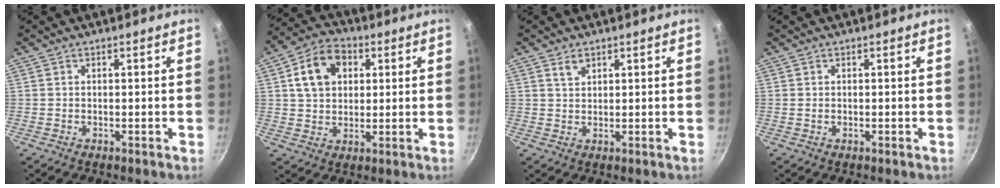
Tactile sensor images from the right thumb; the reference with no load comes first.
{"total": 11.1, "force": [3.2, 8.3, 6.7], "torque": [-0.094, 0.012, 0.044]}
{"total": 2.1, "force": [1.5, 1.2, 0.8], "torque": [-0.010, -0.005, 0.028]}
{"total": 0.0}